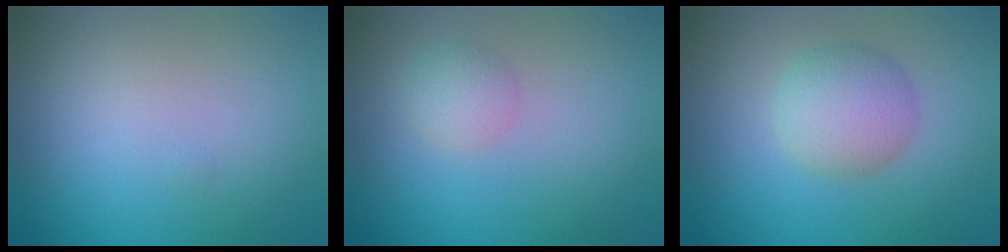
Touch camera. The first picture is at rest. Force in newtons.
{"total": 1.8, "press": 1.8, "slide": 0.0}
{"total": 3.9, "press": 3.9, "slide": 0.1}